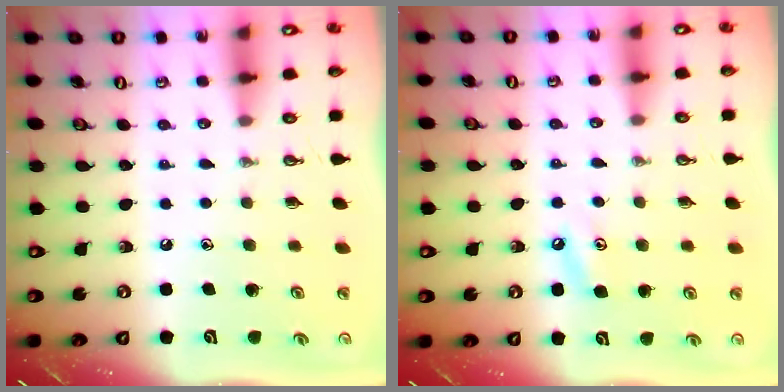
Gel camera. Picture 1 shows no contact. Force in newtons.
{"total": 4.4, "press": 4.4, "slide": 0.7}